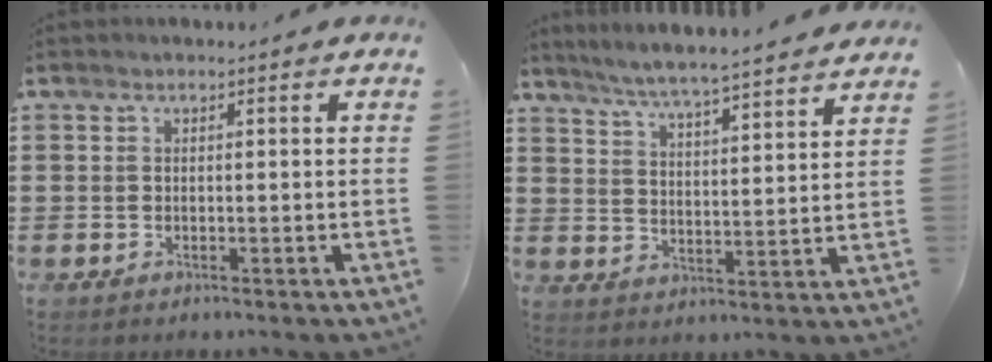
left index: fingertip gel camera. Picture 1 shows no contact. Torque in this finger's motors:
{"motor_torque": [1.57, -0.57, 0.31, 0.12]}